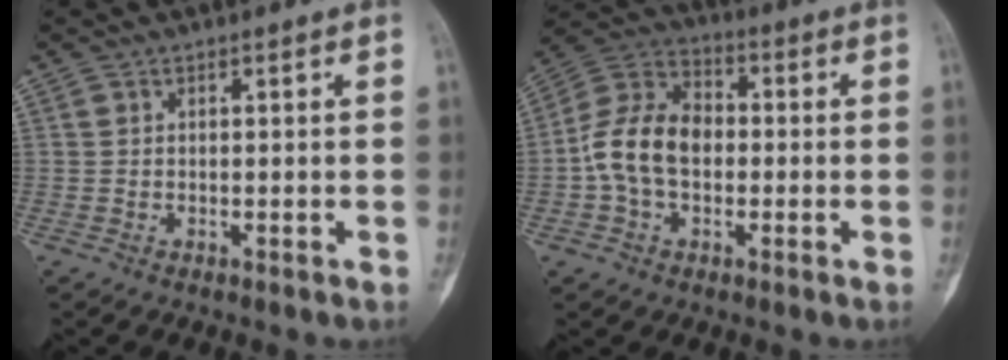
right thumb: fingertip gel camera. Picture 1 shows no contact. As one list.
[{"total": 12.8, "force": [-1.2, 8.9, 9.1], "torque": [-0.164, 0.037, -0.031]}]